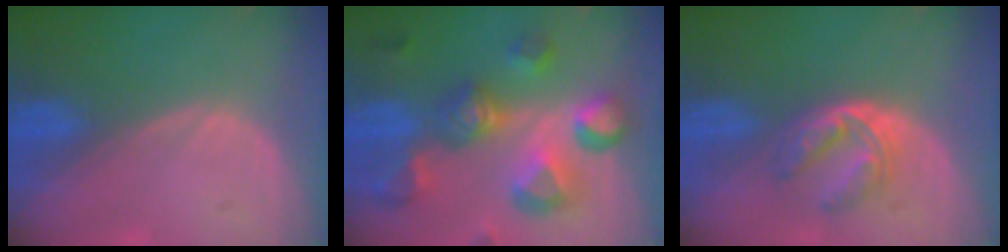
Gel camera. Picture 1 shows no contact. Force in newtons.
{"total": 11.2, "press": 10.0, "slide": 5.0}
{"total": 6.1, "press": 5.2, "slide": 3.2}